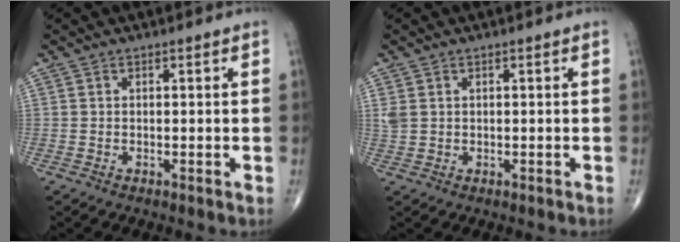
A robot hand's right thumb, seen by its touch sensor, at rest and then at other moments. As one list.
[{"total": 1.9, "force": [0.6, 1.5, 1.1], "torque": [-0.031, 0.002, 0.018]}]